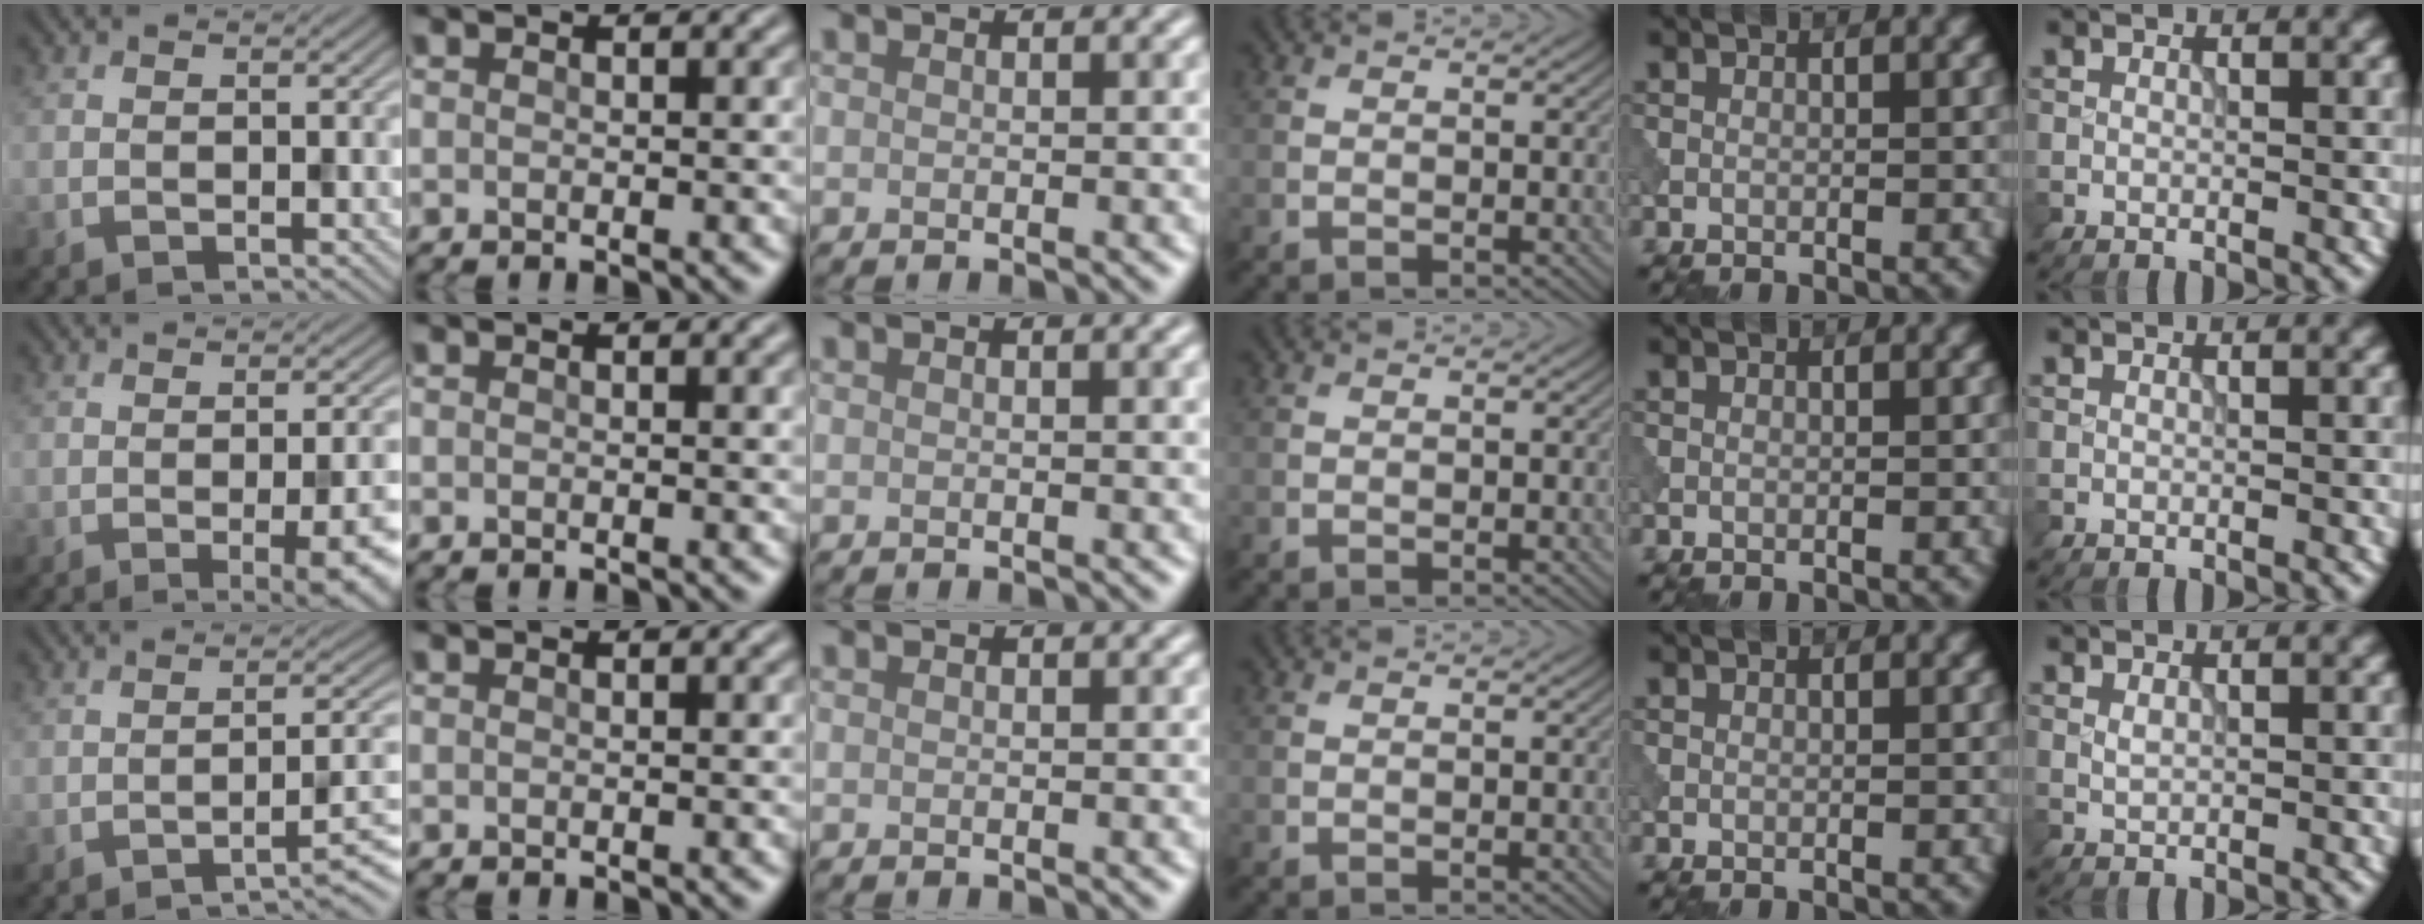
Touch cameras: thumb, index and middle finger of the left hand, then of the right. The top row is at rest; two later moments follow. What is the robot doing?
{"motion": "dispense", "object": "syringe"}